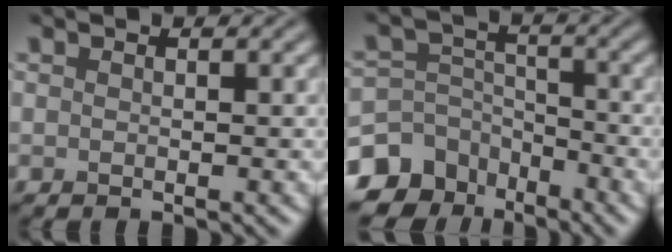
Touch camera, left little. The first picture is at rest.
{"total": 9.7, "force": [-6.6, 6.7, 2.5], "torque": [-0.048, -0.016, -0.121]}